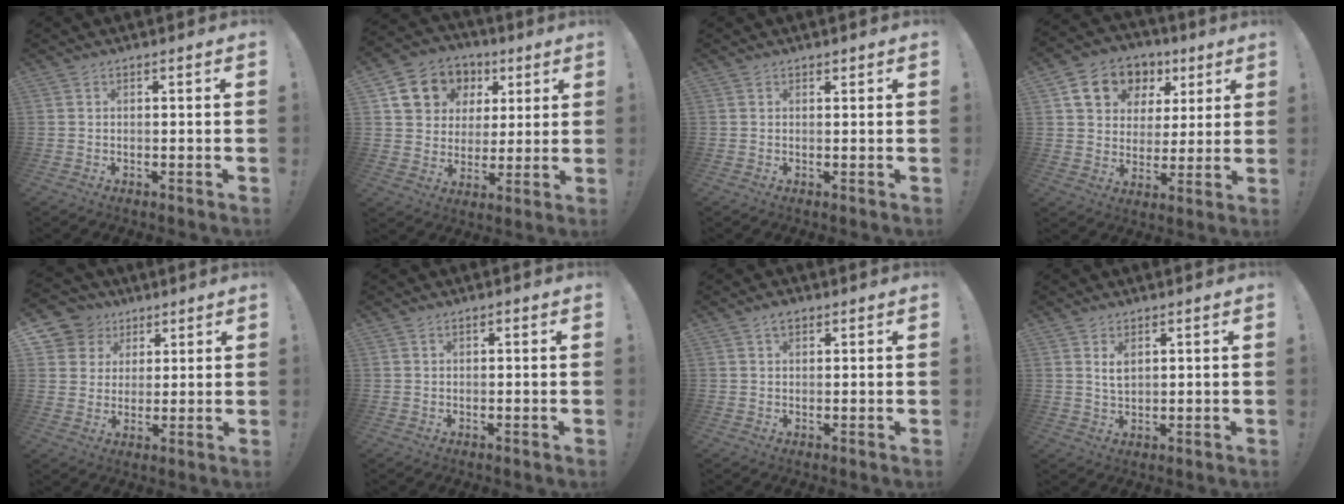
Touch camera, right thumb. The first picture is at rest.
{"total": 13.1, "force": [5.6, 10.9, 4.7], "torque": [-0.074, -0.021, 0.120]}
{"total": 0.7, "force": [0.5, 0.4, 0.2], "torque": [-0.003, -0.001, 0.010]}
{"total": 14.0, "force": [6.7, 10.8, 5.7], "torque": [-0.089, -0.024, 0.134]}
{"total": 9.0, "force": [3.9, 8.0, 1.6], "torque": [-0.031, -0.021, 0.082]}
{"total": 0.8, "force": [0.3, 0.5, 0.5], "torque": [-0.018, 0.007, 0.006]}
{"total": 2.8, "force": [1.7, 1.6, 1.6], "torque": [-0.021, -0.004, 0.029]}
{"total": 4.1, "force": [1.8, 2.3, 2.9], "torque": [-0.039, -0.007, 0.029]}